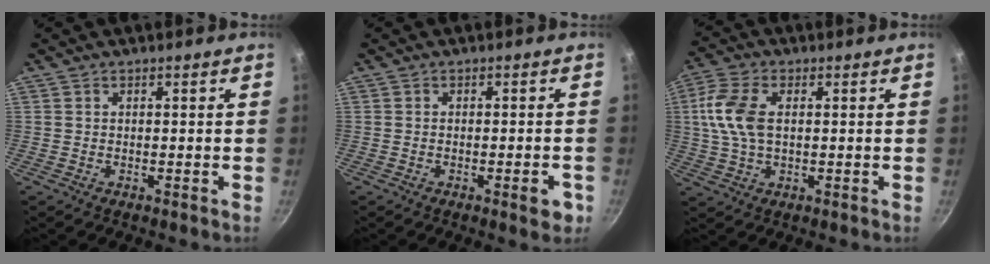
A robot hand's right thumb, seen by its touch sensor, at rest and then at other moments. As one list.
[{"total": 3.4, "force": [-1.5, 1.0, 2.9], "torque": [-0.033, 0.008, -0.018]}, {"total": 9.7, "force": [1.2, 5.6, 7.8], "torque": [-0.163, 0.014, 0.016]}]